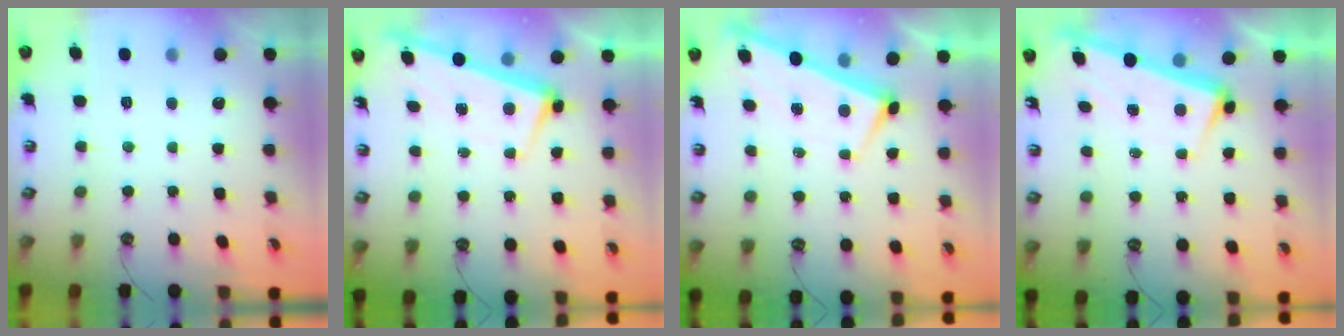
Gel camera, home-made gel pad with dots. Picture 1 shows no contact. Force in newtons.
{"total": 2.5, "press": 2.4, "slide": 0.5}
{"total": 1.7, "press": 1.7, "slide": 0.1}
{"total": 3.0, "press": 2.8, "slide": 0.8}